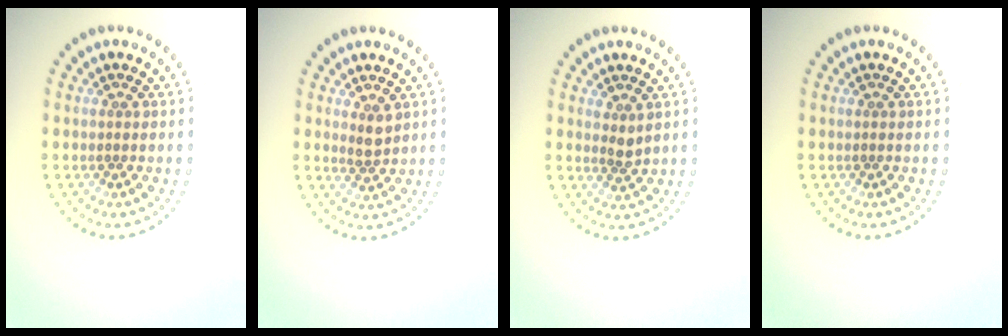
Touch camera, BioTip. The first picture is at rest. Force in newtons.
{"total": 1.6, "press": 1.4, "slide": 0.8}
{"total": 1.2, "press": 1.0, "slide": 0.7}
{"total": 0.0}